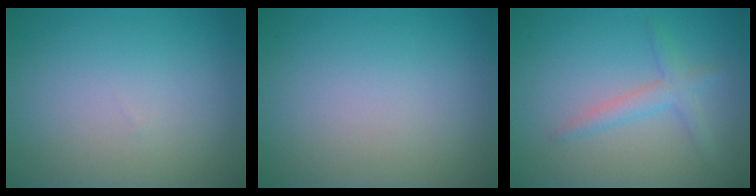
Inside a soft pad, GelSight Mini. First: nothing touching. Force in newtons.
{"total": 0.0}
{"total": 2.1, "press": 2.1, "slide": 0.1}